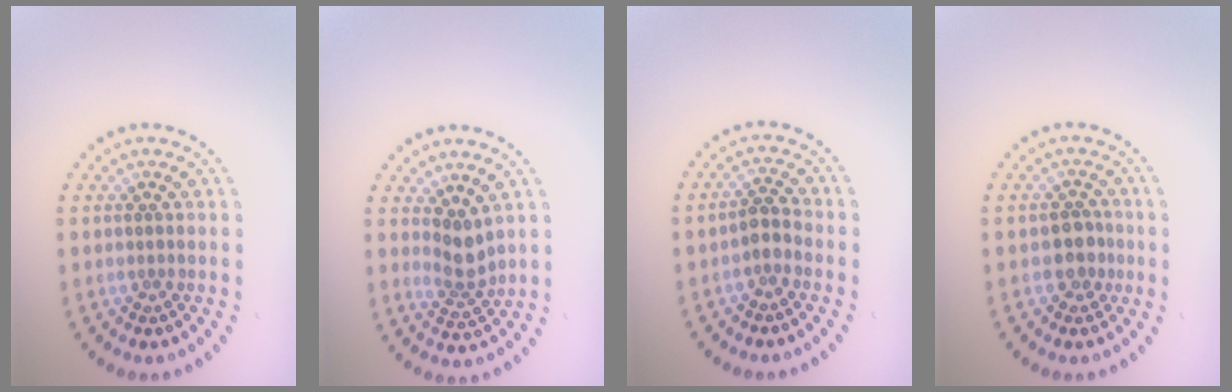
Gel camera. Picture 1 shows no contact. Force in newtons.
{"total": 2.5, "press": 1.9, "slide": 1.5}
{"total": 1.7, "press": 1.5, "slide": 0.8}
{"total": 2.2, "press": 2.0, "slide": 0.9}